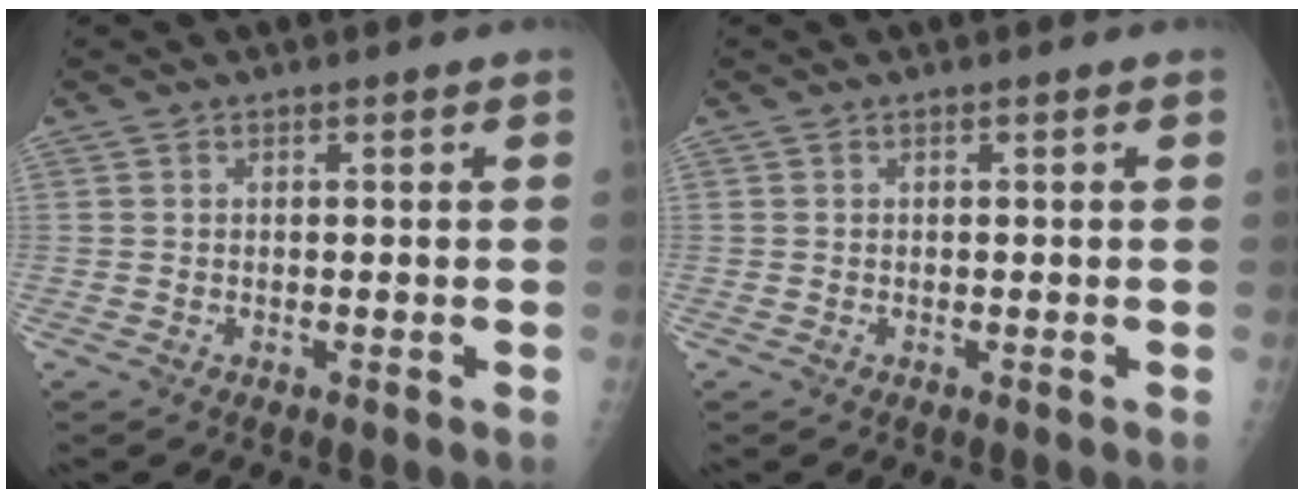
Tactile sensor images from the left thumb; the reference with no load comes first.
{"total": 0.0}